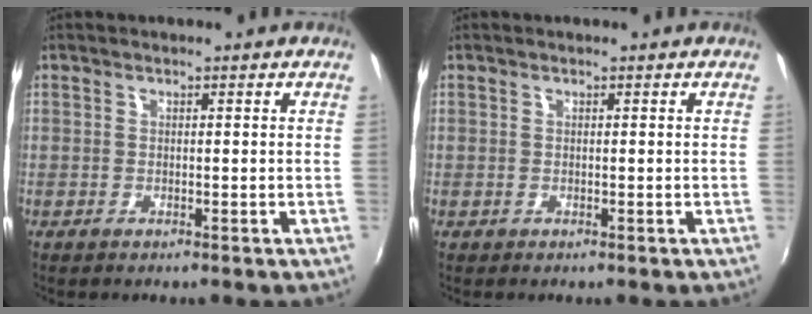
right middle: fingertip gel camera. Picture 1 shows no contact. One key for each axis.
{"total": 0.0}